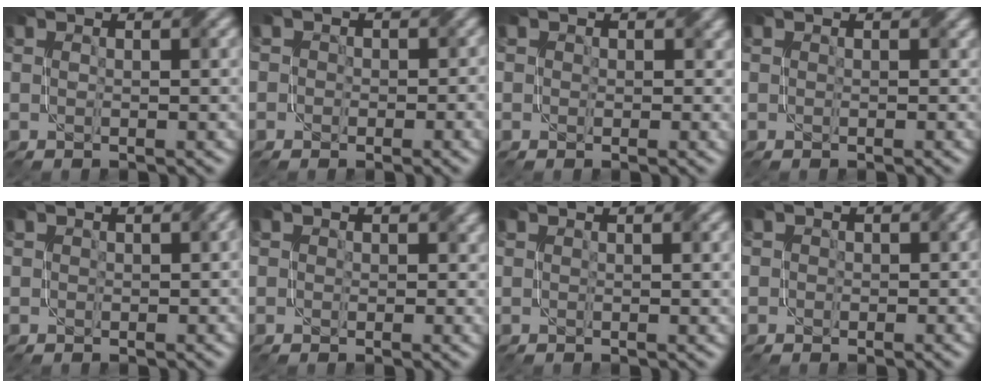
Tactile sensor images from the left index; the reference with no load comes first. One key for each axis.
{"total": 3.5, "fx": 0.3, "fy": 3.2, "fz": 1.4, "tx": 0.001, "ty": 0.010, "tz": -0.029}
{"total": 2.4, "fx": 0.9, "fy": 2.1, "fz": 1.0, "tx": -0.016, "ty": 0.005, "tz": 0.003}
{"total": 0.8, "fx": 0.3, "fy": 0.6, "fz": 0.4, "tx": -0.004, "ty": 0.002, "tz": 0.003}
{"total": 0.8, "fx": 0.3, "fy": 0.6, "fz": 0.5, "tx": -0.006, "ty": 0.003, "tz": 0.003}
{"total": 2.1, "fx": 0.7, "fy": 1.8, "fz": 0.8, "tx": -0.013, "ty": 0.003, "tz": 0.001}
{"total": 0.7, "fx": 0.2, "fy": 0.1, "fz": 0.6, "tx": -0.008, "ty": 0.003, "tz": 0.004}
{"total": 1.8, "fx": 0.4, "fy": 1.7, "fz": 0.6, "tx": 0.003, "ty": 0.007, "tz": -0.007}